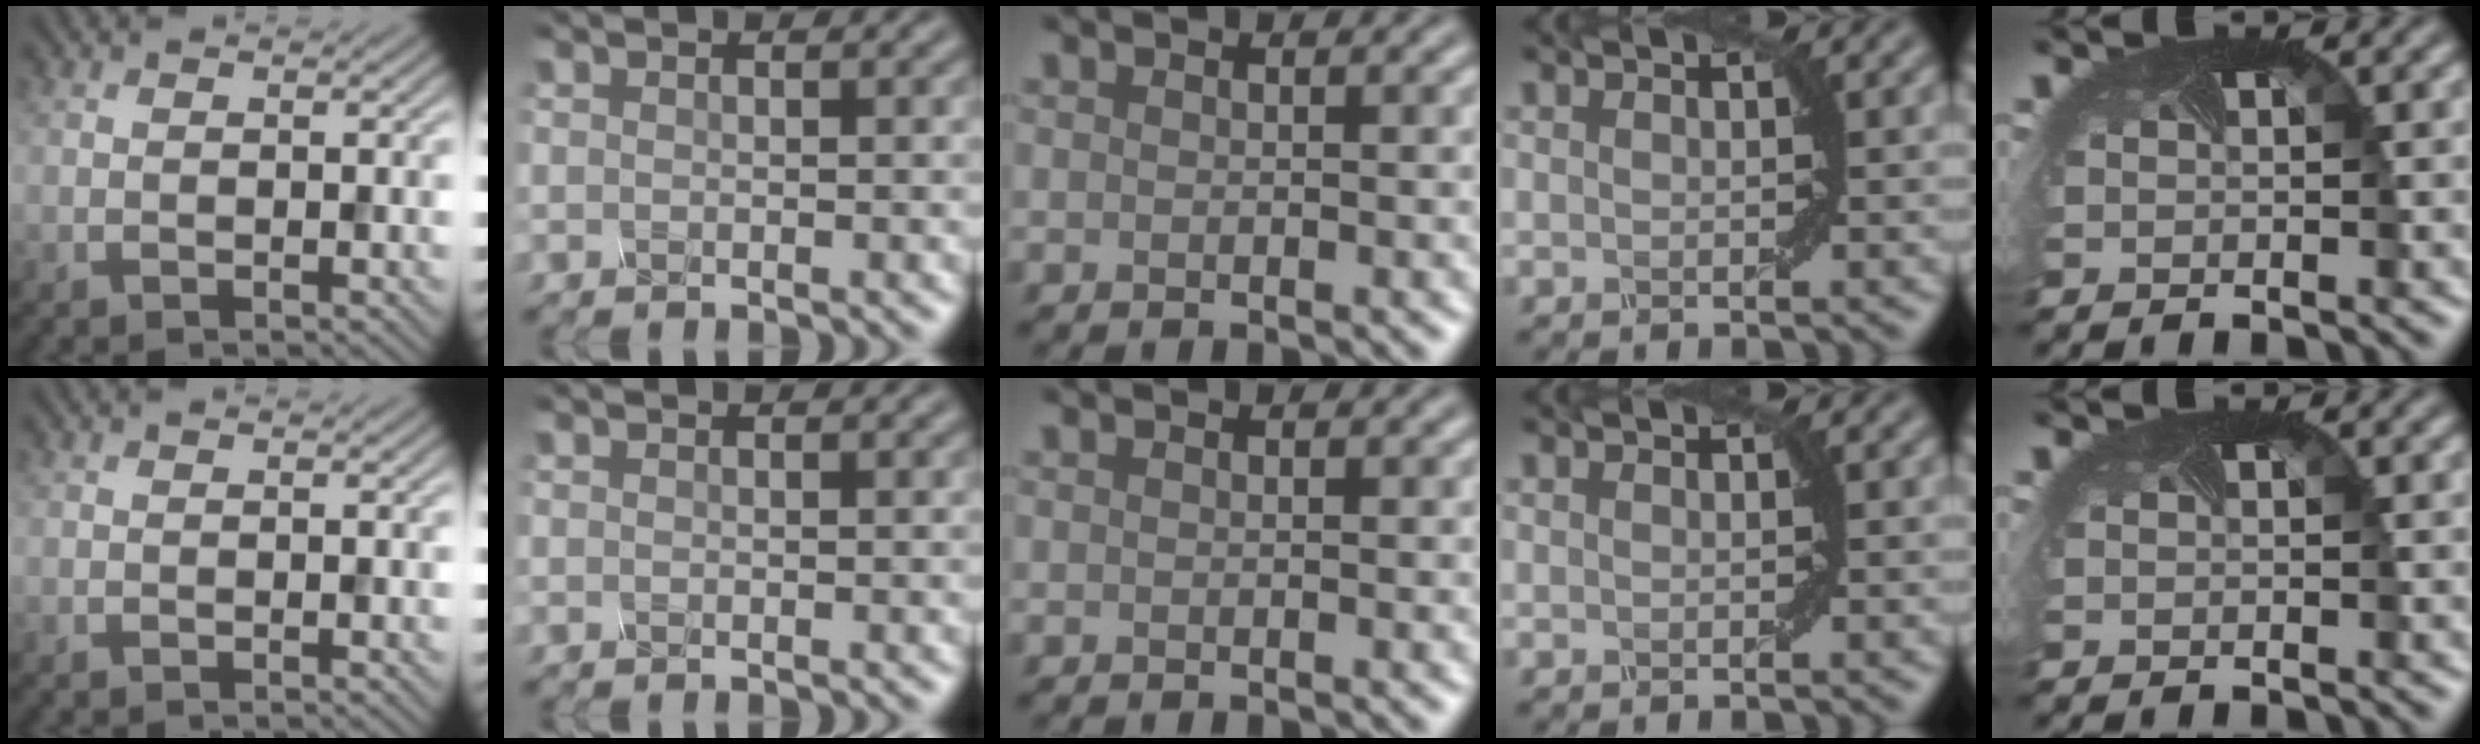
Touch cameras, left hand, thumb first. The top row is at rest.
{}